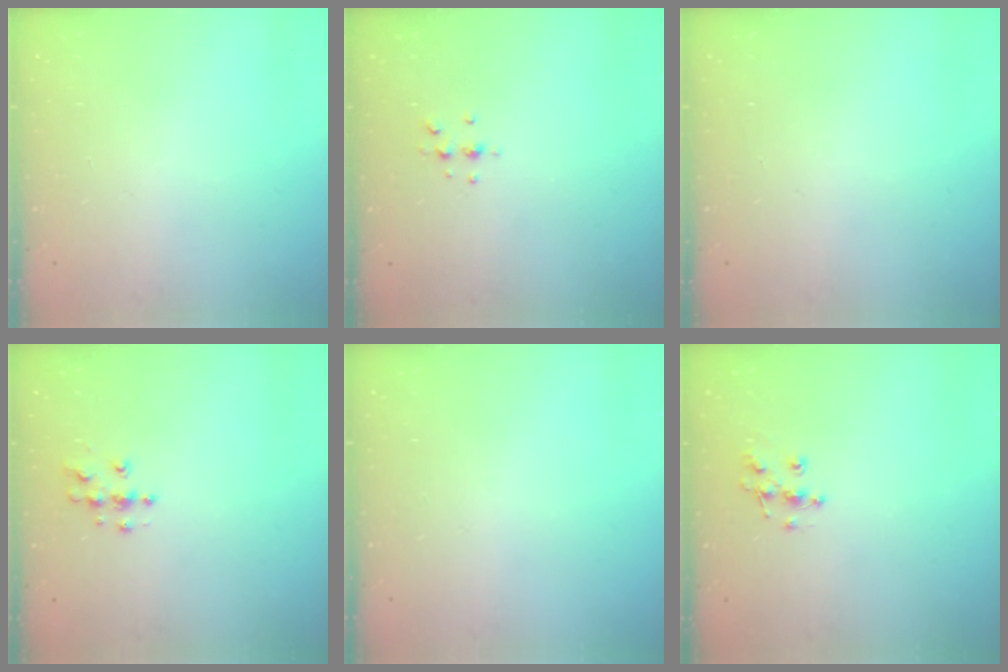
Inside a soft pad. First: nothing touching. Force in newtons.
{"total": 4.4, "press": 4.3, "slide": 0.6}
{"total": 0.0}
{"total": 5.0, "press": 5.0, "slide": 0.2}
{"total": 0.0}
{"total": 7.8, "press": 7.7, "slide": 0.5}